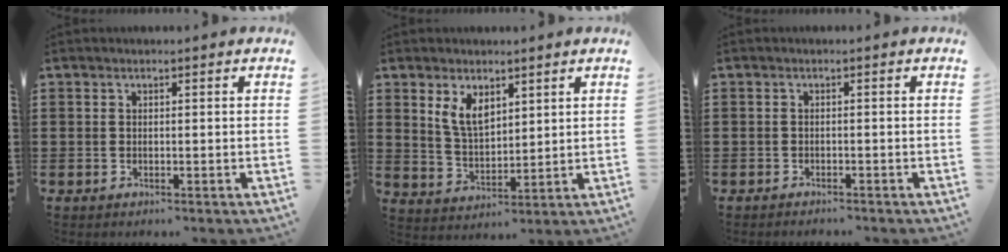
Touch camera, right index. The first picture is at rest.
{"total": 5.4, "force": [2.9, 2.8, 3.5], "torque": [-0.079, 0.005, 0.052]}
{"total": 1.0, "force": [-1.0, -0.1, -0.1], "torque": [-0.001, 0.000, -0.020]}